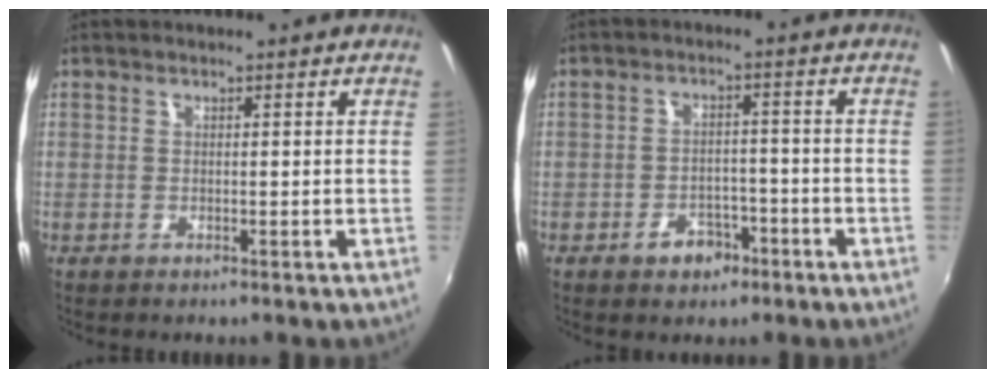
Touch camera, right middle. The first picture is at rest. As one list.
[{"total": 5.0, "force": [-3.1, 3.4, 2.0], "torque": [-0.045, 0.007, -0.036]}]